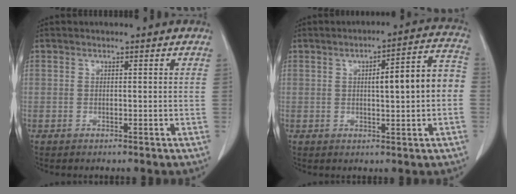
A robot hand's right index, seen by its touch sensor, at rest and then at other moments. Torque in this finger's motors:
{"motor_torque": [0.75, -0.28, 0.36, 0.09]}